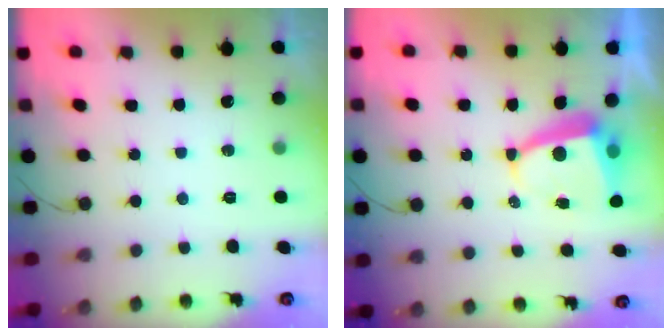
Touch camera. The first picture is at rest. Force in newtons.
{"total": 5.8, "press": 5.7, "slide": 0.6}